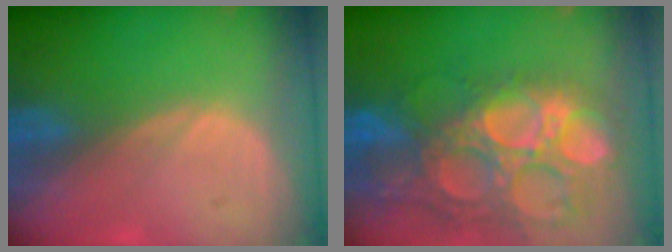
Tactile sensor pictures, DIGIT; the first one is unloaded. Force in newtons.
{"total": 15.6, "press": 12.9, "slide": 8.7}